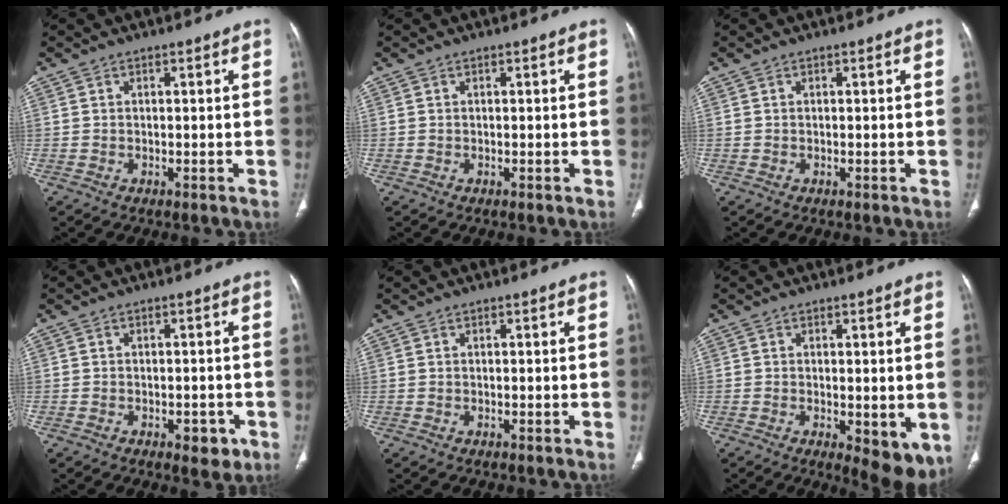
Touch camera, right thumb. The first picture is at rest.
{"total": 0.0}
{"total": 0.0}
{"total": 3.9, "force": [-1.8, 2.2, 2.6], "torque": [-0.016, 0.005, -0.021]}
{"total": 0.0}
{"total": 7.7, "force": [-1.7, 2.9, 6.9], "torque": [-0.087, -0.021, -0.018]}